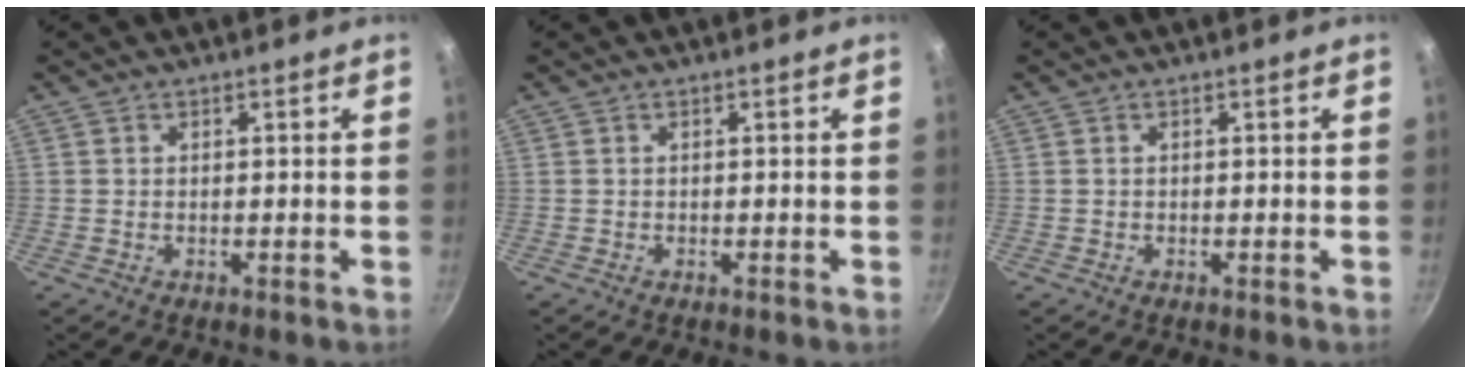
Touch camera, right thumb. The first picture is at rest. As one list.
[{"total": 0.0}, {"total": 0.0}]